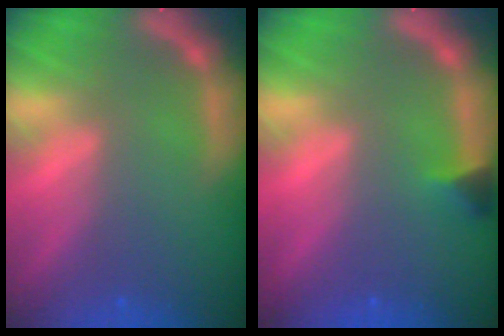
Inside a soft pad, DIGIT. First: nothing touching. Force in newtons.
{"total": 1.4}